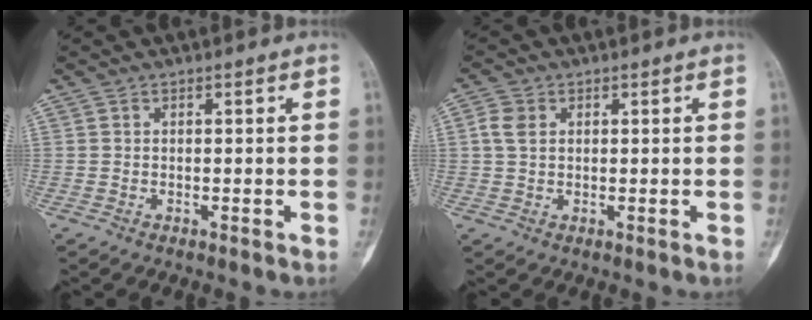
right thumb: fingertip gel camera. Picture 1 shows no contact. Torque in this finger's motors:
{"motor_torque": [-0.52, 0.15, 0.43, 0.26, 0.10]}